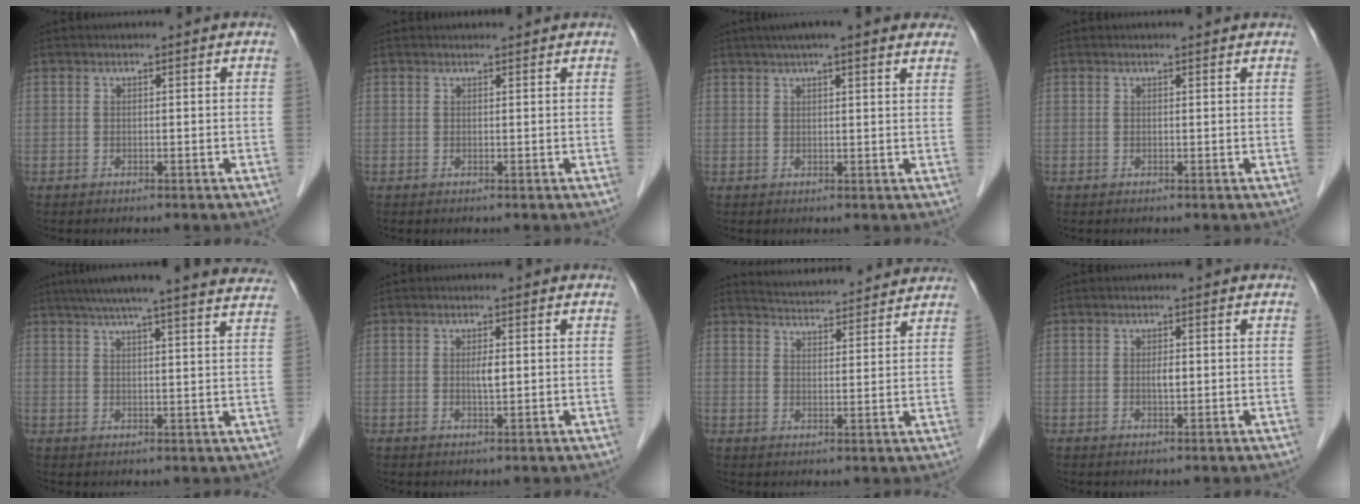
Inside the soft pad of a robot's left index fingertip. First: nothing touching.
{"total": 2.0, "force": [2.0, 0.2, 0.3], "torque": [-0.009, 0.017, 0.027]}
{"total": 11.6, "force": [9.1, 1.6, 6.9], "torque": [-0.097, 0.037, 0.114]}
{"total": 1.5, "force": [1.5, 0.1, 0.3], "torque": [-0.012, 0.007, 0.016]}
{"total": 24.8, "force": [22.2, 0.8, 11.0], "torque": [-0.170, -0.013, 0.269]}
{"total": 1.7, "force": [0.2, 0.3, 1.7], "torque": [-0.031, 0.000, 0.003]}
{"total": 13.7, "force": [13.1, 1.7, 3.6], "torque": [-0.052, 0.017, 0.170]}
{"total": 1.3, "force": [0.1, 0.4, 1.2], "torque": [-0.021, 0.001, 0.001]}